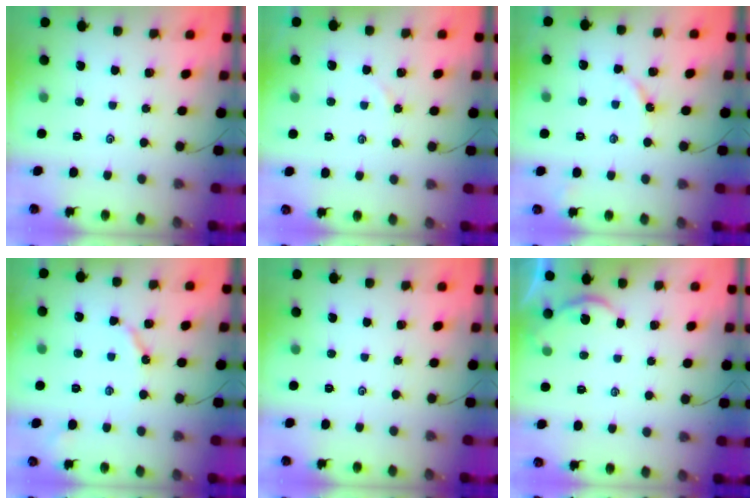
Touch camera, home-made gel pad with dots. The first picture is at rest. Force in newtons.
{"total": 2.2, "press": 2.2, "slide": 0.3}
{"total": 3.8, "press": 3.8, "slide": 0.4}
{"total": 4.4, "press": 4.4, "slide": 0.6}
{"total": 0.0}
{"total": 1.2, "press": 1.1, "slide": 0.1}